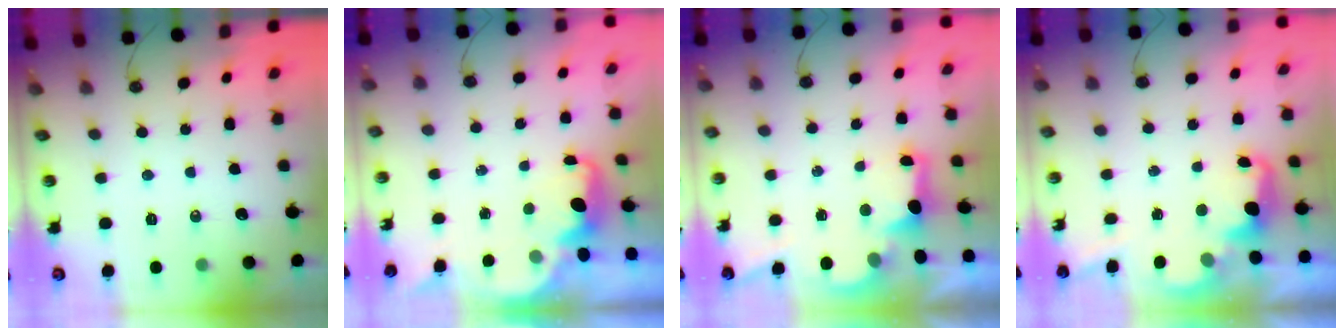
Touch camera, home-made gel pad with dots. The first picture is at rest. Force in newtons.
{"total": 2.2, "press": 2.1, "slide": 0.6}
{"total": 2.5, "press": 2.4, "slide": 0.7}
{"total": 2.4, "press": 2.4, "slide": 0.6}